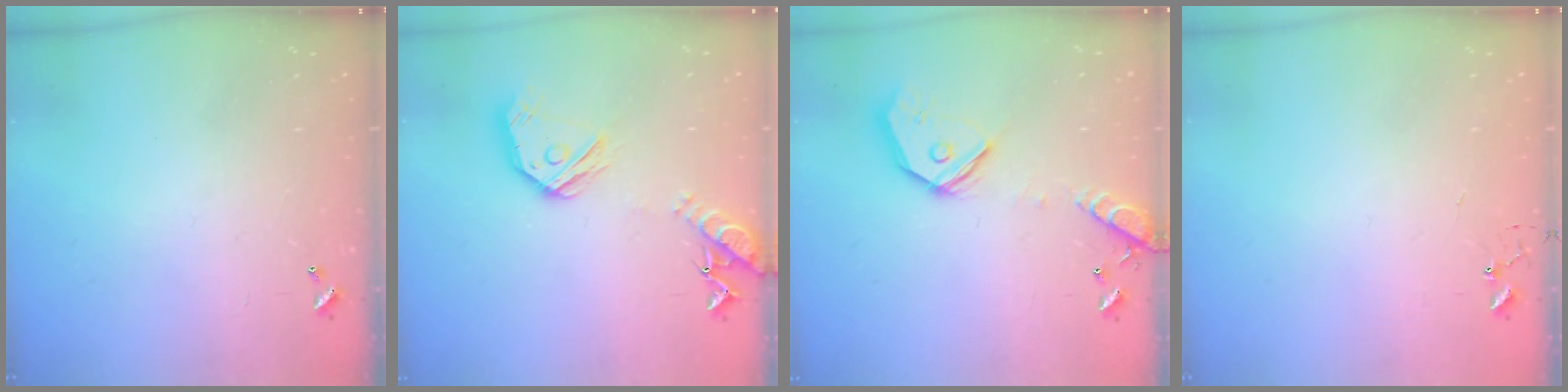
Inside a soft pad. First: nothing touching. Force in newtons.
{"total": 17.4, "press": 17.3, "slide": 2.0}
{"total": 17.6, "press": 17.4, "slide": 2.7}
{"total": 5.2, "press": 5.2, "slide": 0.4}